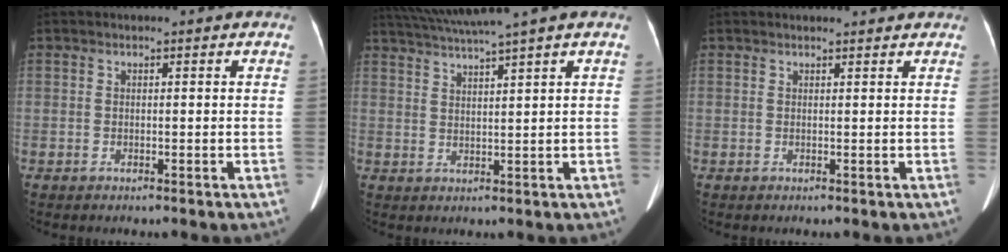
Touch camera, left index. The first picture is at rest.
{"total": 7.5, "force": [6.3, -1.8, 3.7], "torque": [-0.067, 0.014, 0.104]}
{"total": 3.0, "force": [3.0, 0.4, 0.6], "torque": [-0.010, 0.015, 0.034]}